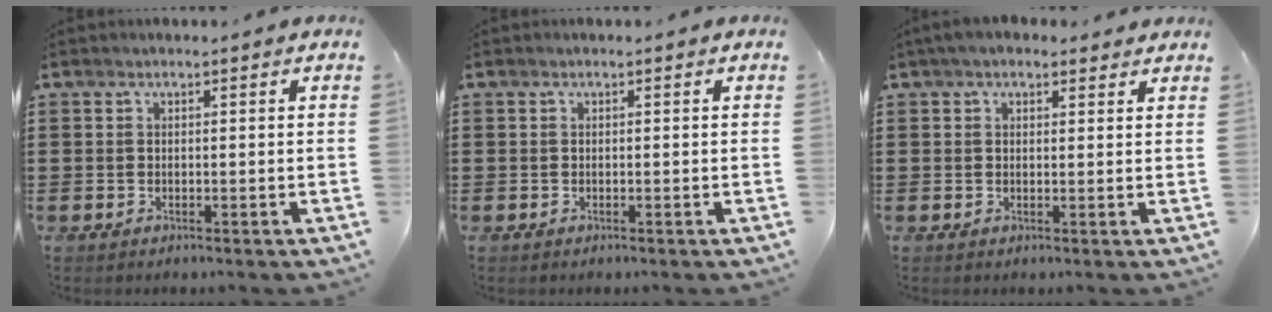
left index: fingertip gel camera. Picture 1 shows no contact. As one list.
[{"total": 0.0}, {"total": 3.0, "force": [2.4, 1.5, 1.1], "torque": [-0.028, 0.005, 0.044]}]